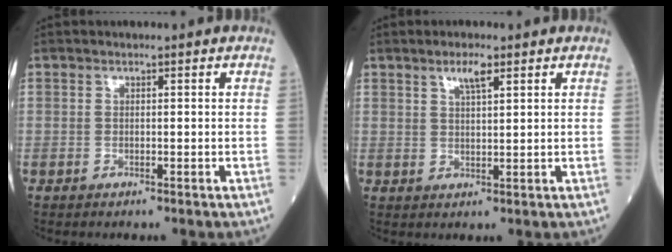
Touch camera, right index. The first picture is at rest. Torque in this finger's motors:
{"motor_torque": [0.11, 0.16, 0.04, 0.01]}